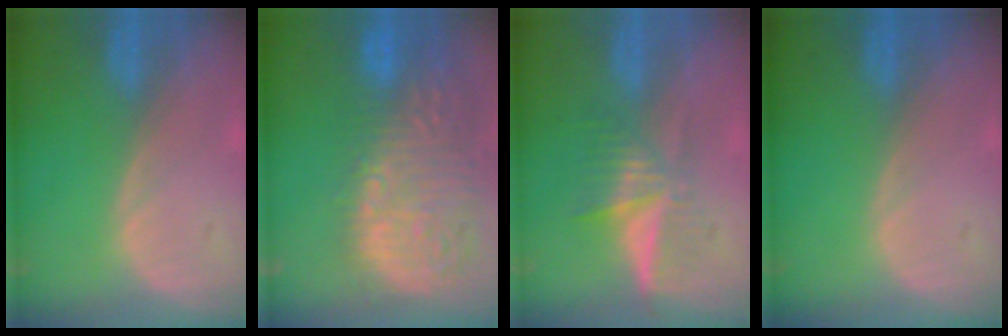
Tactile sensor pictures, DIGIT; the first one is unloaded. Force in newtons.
{"total": 15.4, "press": 12.6, "slide": 8.8}
{"total": 6.5, "press": 5.5, "slide": 3.6}
{"total": 0.0}